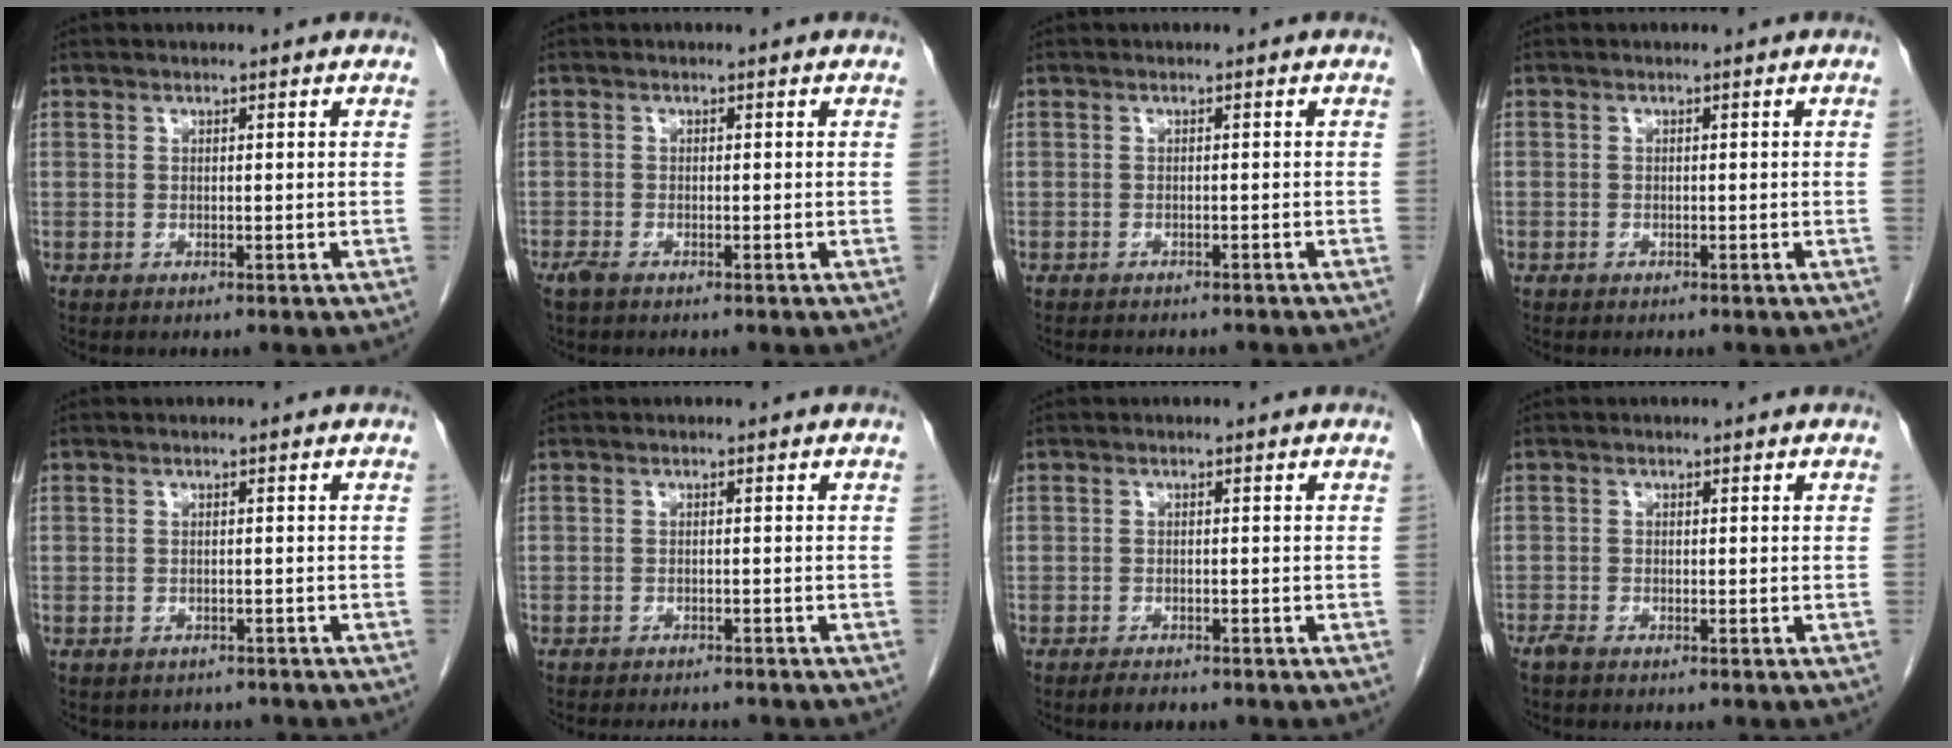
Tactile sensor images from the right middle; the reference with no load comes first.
{"total": 1.7, "force": [-1.3, 0.5, 1.0], "torque": [-0.028, -0.005, -0.024]}
{"total": 4.6, "force": [-4.1, 1.3, 1.7], "torque": [-0.026, -0.004, -0.047]}
{"total": 0.0}
{"total": 3.5, "force": [-3.0, 1.9, 0.4], "torque": [-0.007, 0.008, -0.034]}
{"total": 4.0, "force": [-3.7, 1.2, 1.1], "torque": [-0.014, -0.004, -0.049]}
{"total": 1.9, "force": [-1.5, 0.6, 0.9], "torque": [-0.022, -0.003, -0.020]}
{"total": 1.1, "force": [-1.0, 0.1, 0.6], "torque": [-0.020, -0.004, -0.021]}